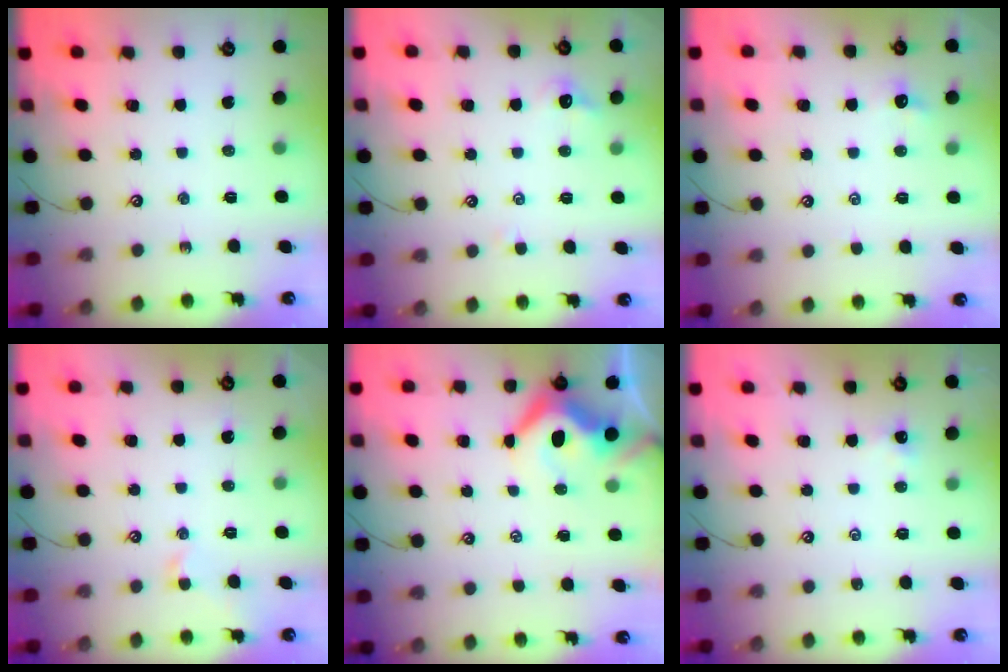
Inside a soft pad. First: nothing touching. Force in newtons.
{"total": 1.2, "press": 1.0, "slide": 0.7}
{"total": 0.7, "press": 0.4, "slide": 0.6}
{"total": 1.2, "press": 1.0, "slide": 0.6}
{"total": 6.5, "press": 6.3, "slide": 1.3}
{"total": 0.0}